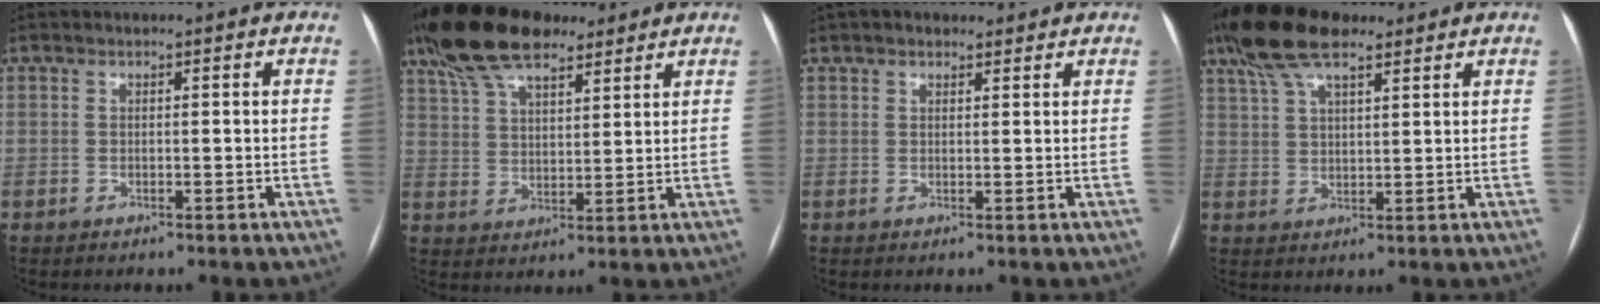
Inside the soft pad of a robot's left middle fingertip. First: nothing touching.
{"total": 13.5, "force": [10.4, 4.6, 7.3], "torque": [-0.152, 0.036, 0.190]}
{"total": 4.7, "force": [3.8, 1.8, 1.9], "torque": [-0.028, 0.037, 0.061]}
{"total": 10.3, "force": [7.6, 3.1, 6.3], "torque": [-0.129, 0.034, 0.139]}